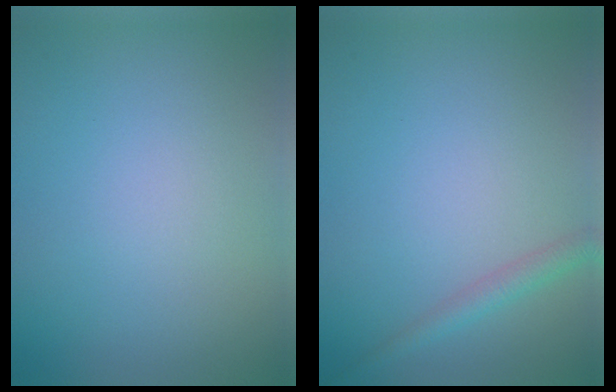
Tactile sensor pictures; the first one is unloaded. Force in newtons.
{"total": 1.7, "press": 1.7, "slide": 0.1}